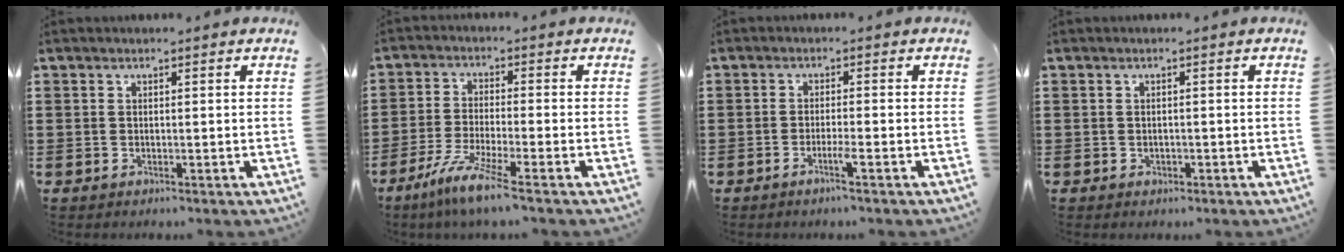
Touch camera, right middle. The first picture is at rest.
{"total": 6.7, "force": [-4.9, 0.0, 4.5], "torque": [-0.099, -0.018, -0.093]}
{"total": 2.2, "force": [-1.4, -0.1, 1.8], "torque": [-0.030, -0.002, -0.026]}
{"total": 0.6, "force": [-0.2, 0.5, 0.2], "torque": [-0.006, 0.000, -0.004]}